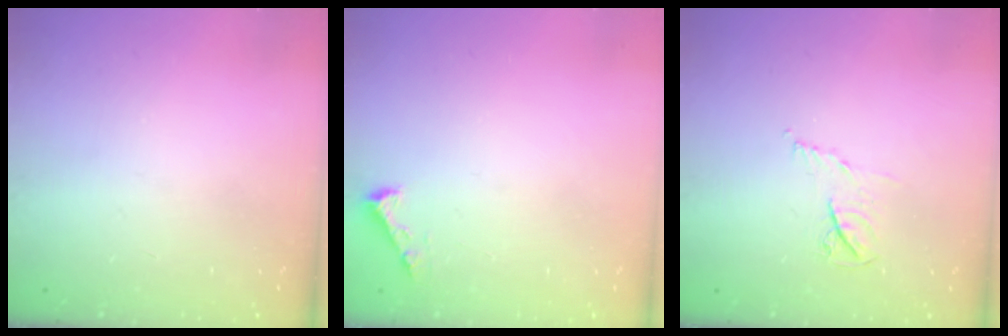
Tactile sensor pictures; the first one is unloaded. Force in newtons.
{"total": 2.3, "press": 2.3, "slide": 0.3}
{"total": 4.4, "press": 4.3, "slide": 0.6}